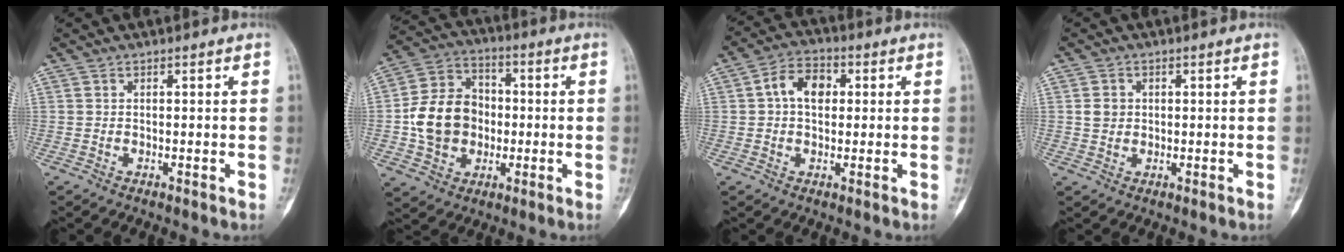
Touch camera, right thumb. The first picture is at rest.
{"total": 14.3, "force": [-1.3, 11.7, 8.2], "torque": [-0.121, 0.027, -0.024]}
{"total": 7.3, "force": [1.2, 5.1, 5.1], "torque": [-0.071, 0.015, 0.012]}
{"total": 2.8, "force": [0.4, 2.4, 1.2], "torque": [-0.008, 0.003, 0.008]}